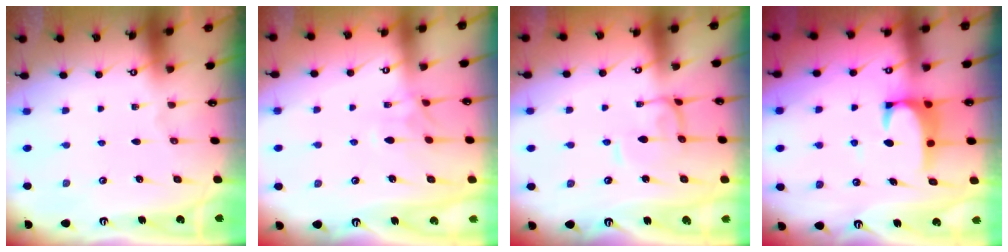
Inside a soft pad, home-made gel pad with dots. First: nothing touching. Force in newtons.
{"total": 1.3, "press": 1.0, "slide": 0.8}
{"total": 0.8, "press": 0.8, "slide": 0.4}
{"total": 4.0, "press": 3.9, "slide": 0.9}